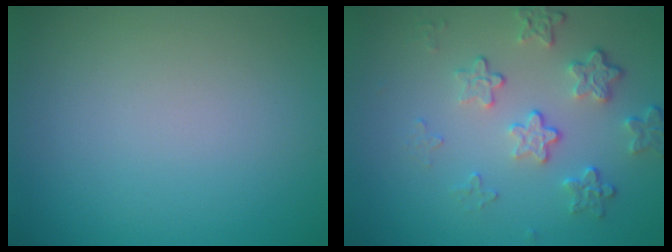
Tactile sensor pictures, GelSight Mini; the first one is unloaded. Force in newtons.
{"total": 4.2, "press": 3.1, "slide": 2.9}